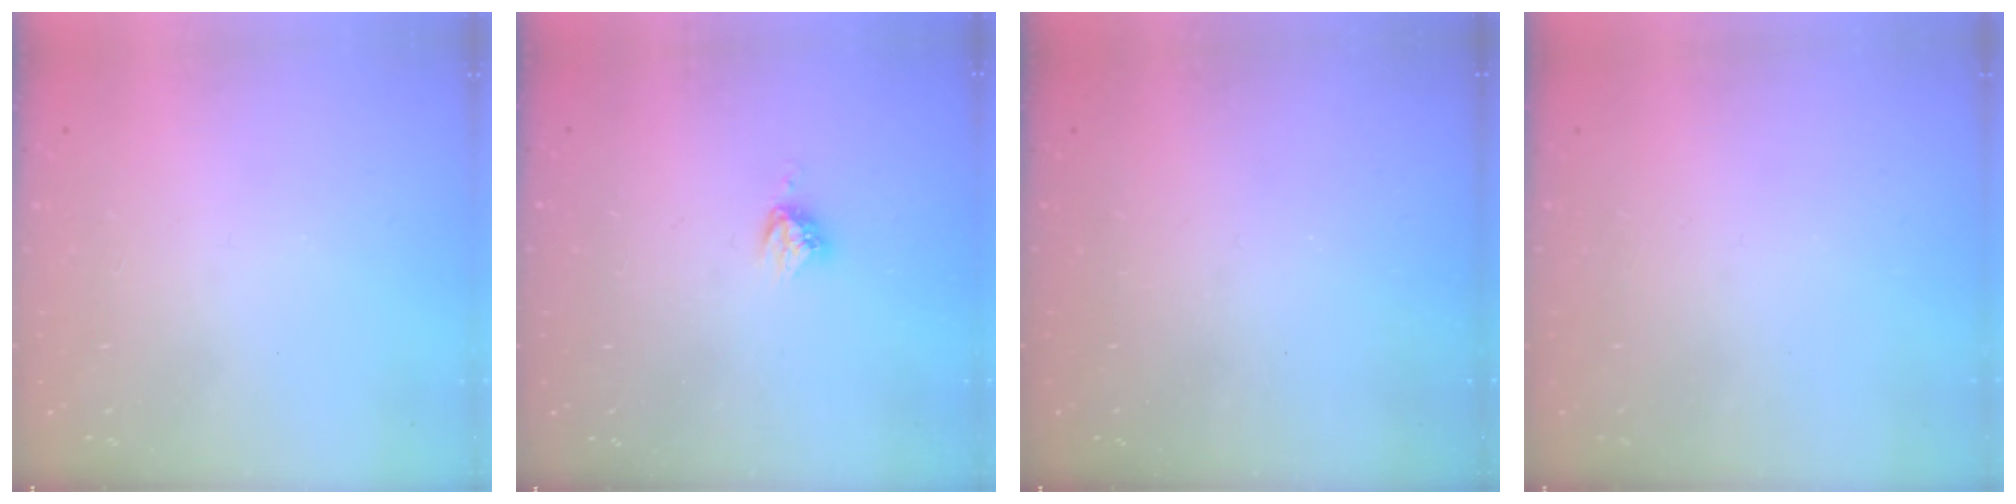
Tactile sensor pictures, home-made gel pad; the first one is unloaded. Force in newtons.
{"total": 4.9, "press": 4.8, "slide": 0.4}
{"total": 0.0}
{"total": 0.0}